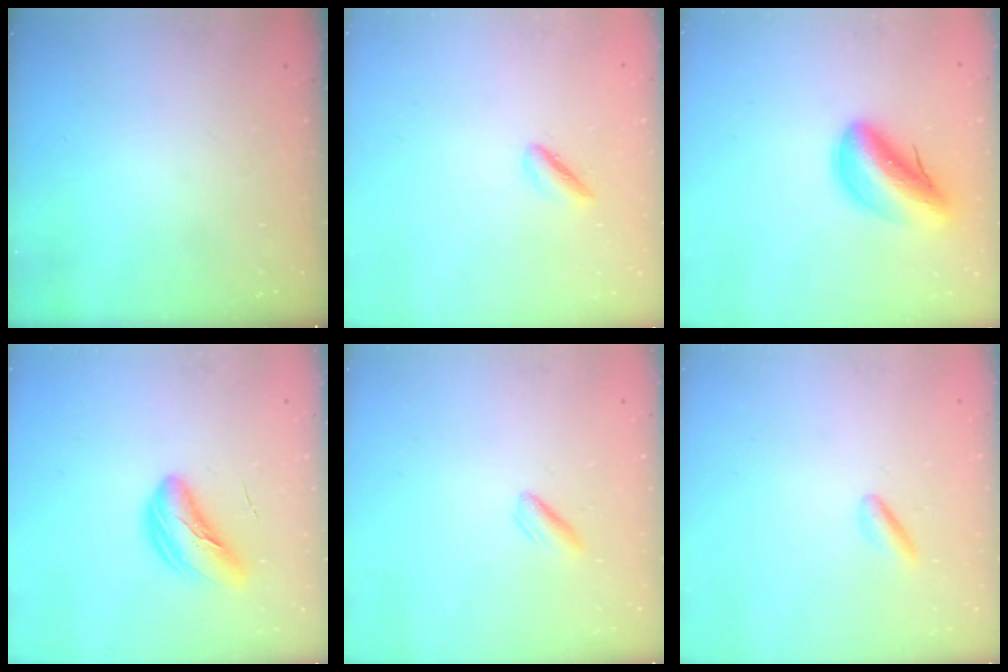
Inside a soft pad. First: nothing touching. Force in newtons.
{"total": 1.8, "press": 1.8, "slide": 0.4}
{"total": 12.3, "press": 11.7, "slide": 3.7}
{"total": 8.4, "press": 8.2, "slide": 2.2}
{"total": 2.4, "press": 2.3, "slide": 0.9}
{"total": 1.2, "press": 1.1, "slide": 0.6}